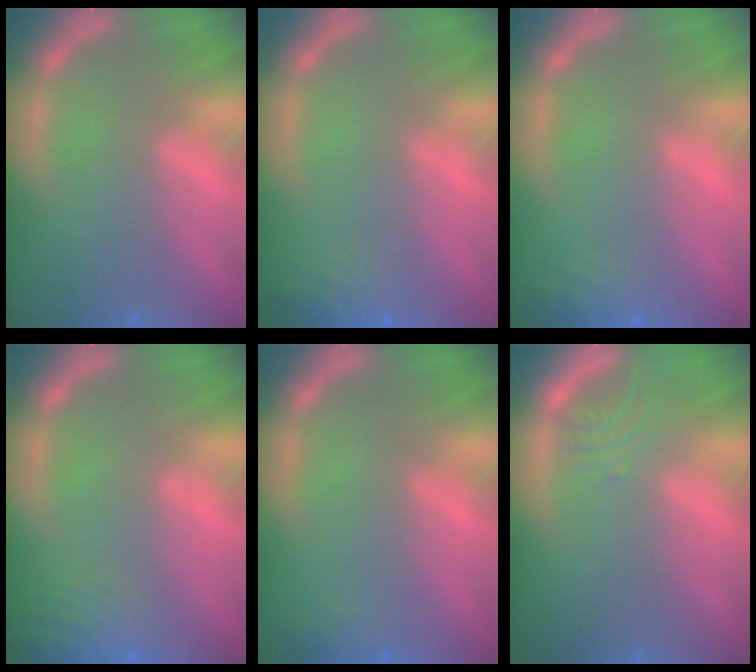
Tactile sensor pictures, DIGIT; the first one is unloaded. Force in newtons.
{"total": 4.0}
{"total": 3.0}
{"total": 9.0}
{"total": 1.9}
{"total": 2.0}